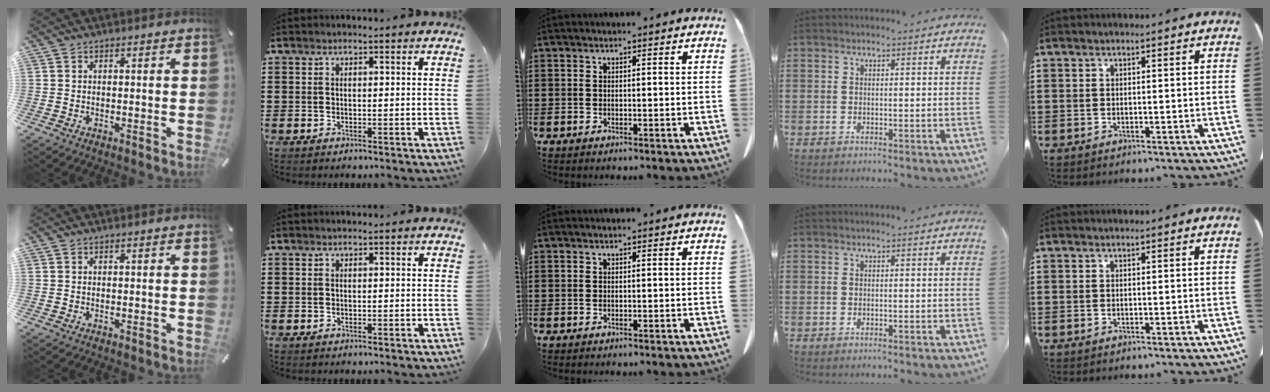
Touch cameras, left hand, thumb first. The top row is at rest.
{}